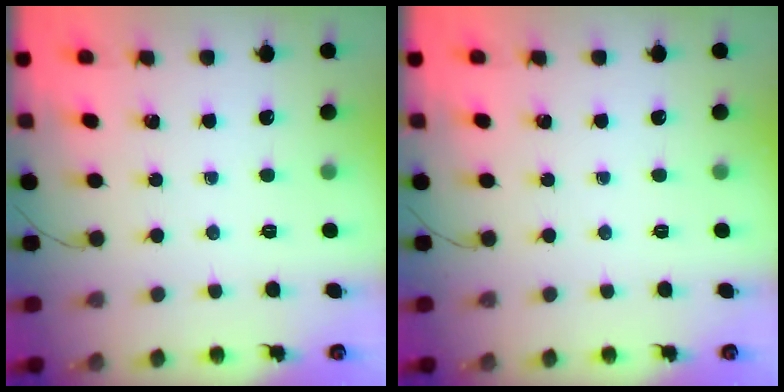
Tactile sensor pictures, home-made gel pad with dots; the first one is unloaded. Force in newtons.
{"total": 0.0}